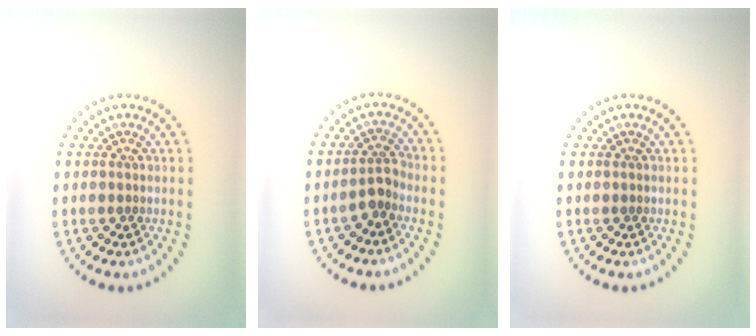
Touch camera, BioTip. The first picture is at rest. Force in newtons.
{"total": 1.8, "press": 1.3, "slide": 1.2}
{"total": 0.0}